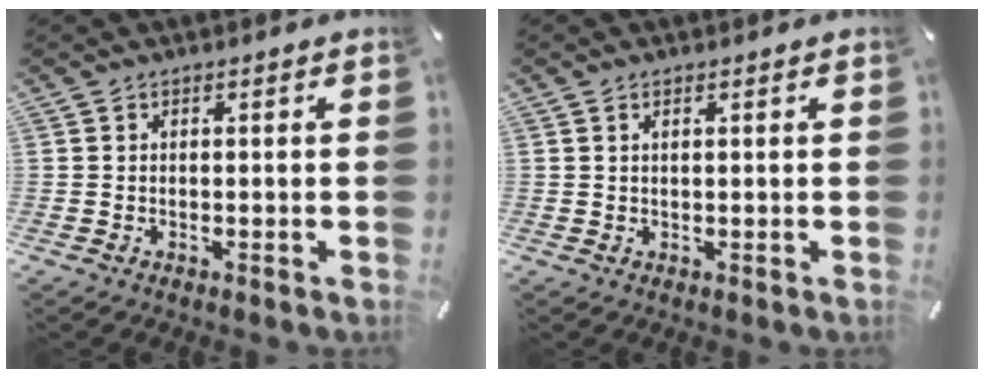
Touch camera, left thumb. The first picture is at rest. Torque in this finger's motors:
{"motor_torque": [-0.15, -0.48, -0.04, 0.11, -0.02]}